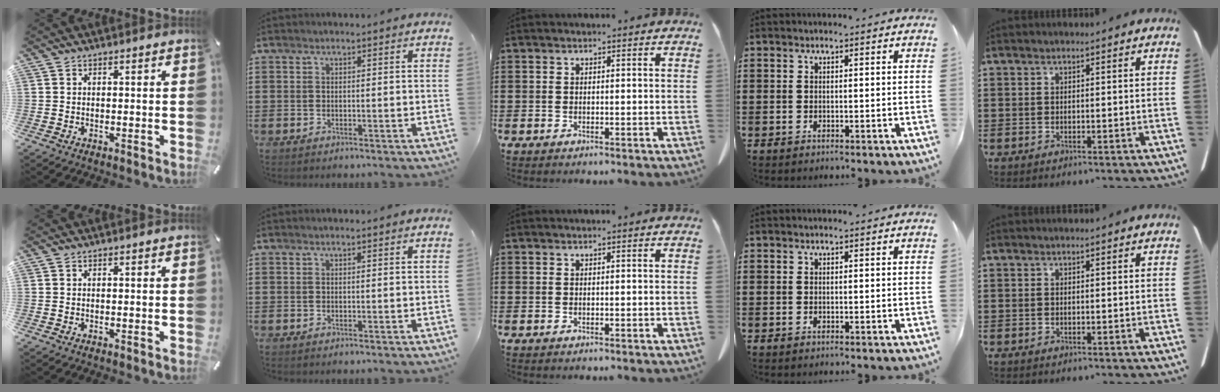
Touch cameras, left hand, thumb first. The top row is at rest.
{}